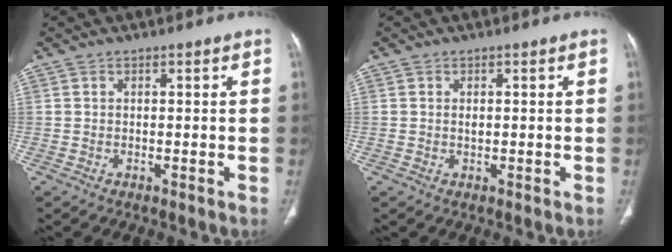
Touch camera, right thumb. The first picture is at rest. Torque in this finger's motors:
{"motor_torque": [-0.36, 0.03, 0.37, 0.08, 0.07]}